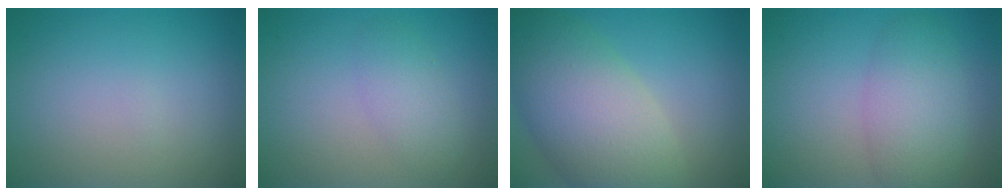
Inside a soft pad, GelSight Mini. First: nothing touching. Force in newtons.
{"total": 2.4, "press": 2.4, "slide": 0.1}
{"total": 9.5, "press": 9.4, "slide": 0.4}
{"total": 4.5, "press": 4.5, "slide": 0.1}